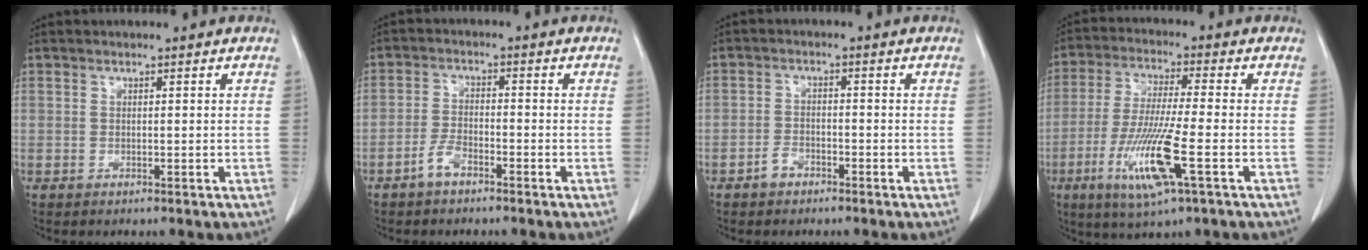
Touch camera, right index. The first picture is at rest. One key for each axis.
{"total": 3.3, "fx": -2.4, "fy": 1.3, "fz": 1.9, "tx": -0.039, "ty": 0.003, "tz": -0.046}
{"total": 2.5, "fx": -1.7, "fy": 1.6, "fz": 0.9, "tx": -0.015, "ty": 0.006, "tz": -0.028}
{"total": 11.9, "fx": -4.3, "fy": 0.3, "fz": 11.1, "tx": -0.230, "ty": -0.025, "tz": -0.079}